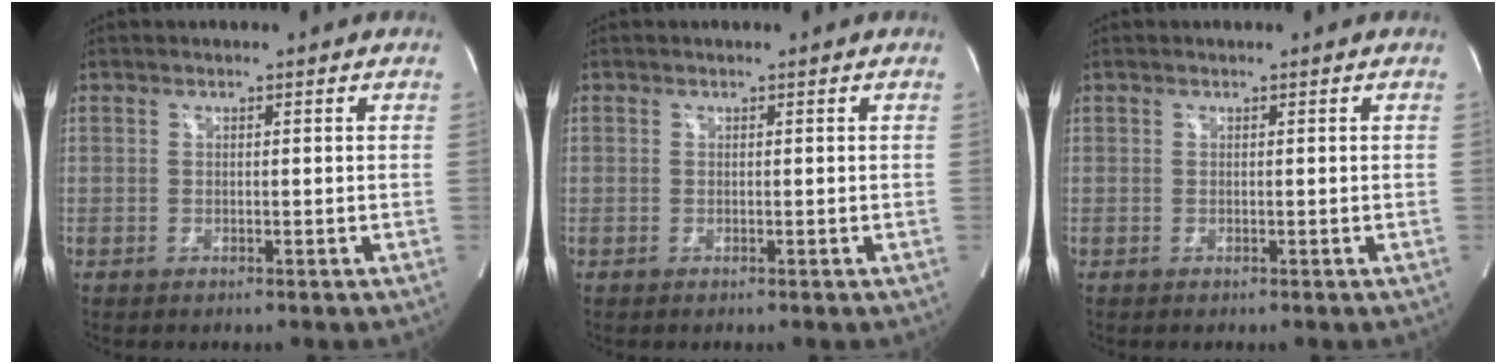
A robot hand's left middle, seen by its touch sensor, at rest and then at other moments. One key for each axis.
{"total": 0.0}
{"total": 0.0}